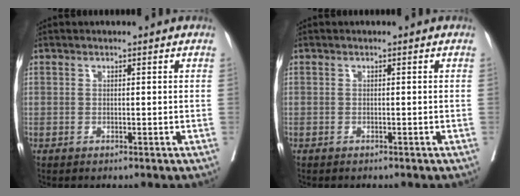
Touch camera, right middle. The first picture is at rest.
{"total": 0.6, "force": [-0.6, 0.2, 0.2], "torque": [-0.005, -0.001, -0.011]}